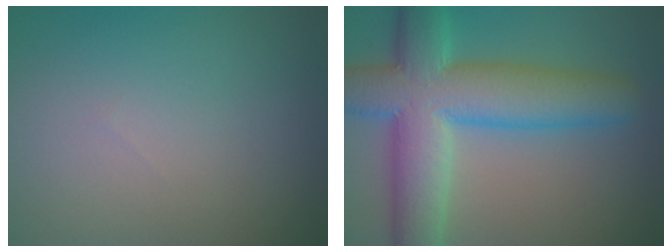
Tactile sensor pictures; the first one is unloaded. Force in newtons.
{"total": 10.4, "press": 10.4, "slide": 0.4}